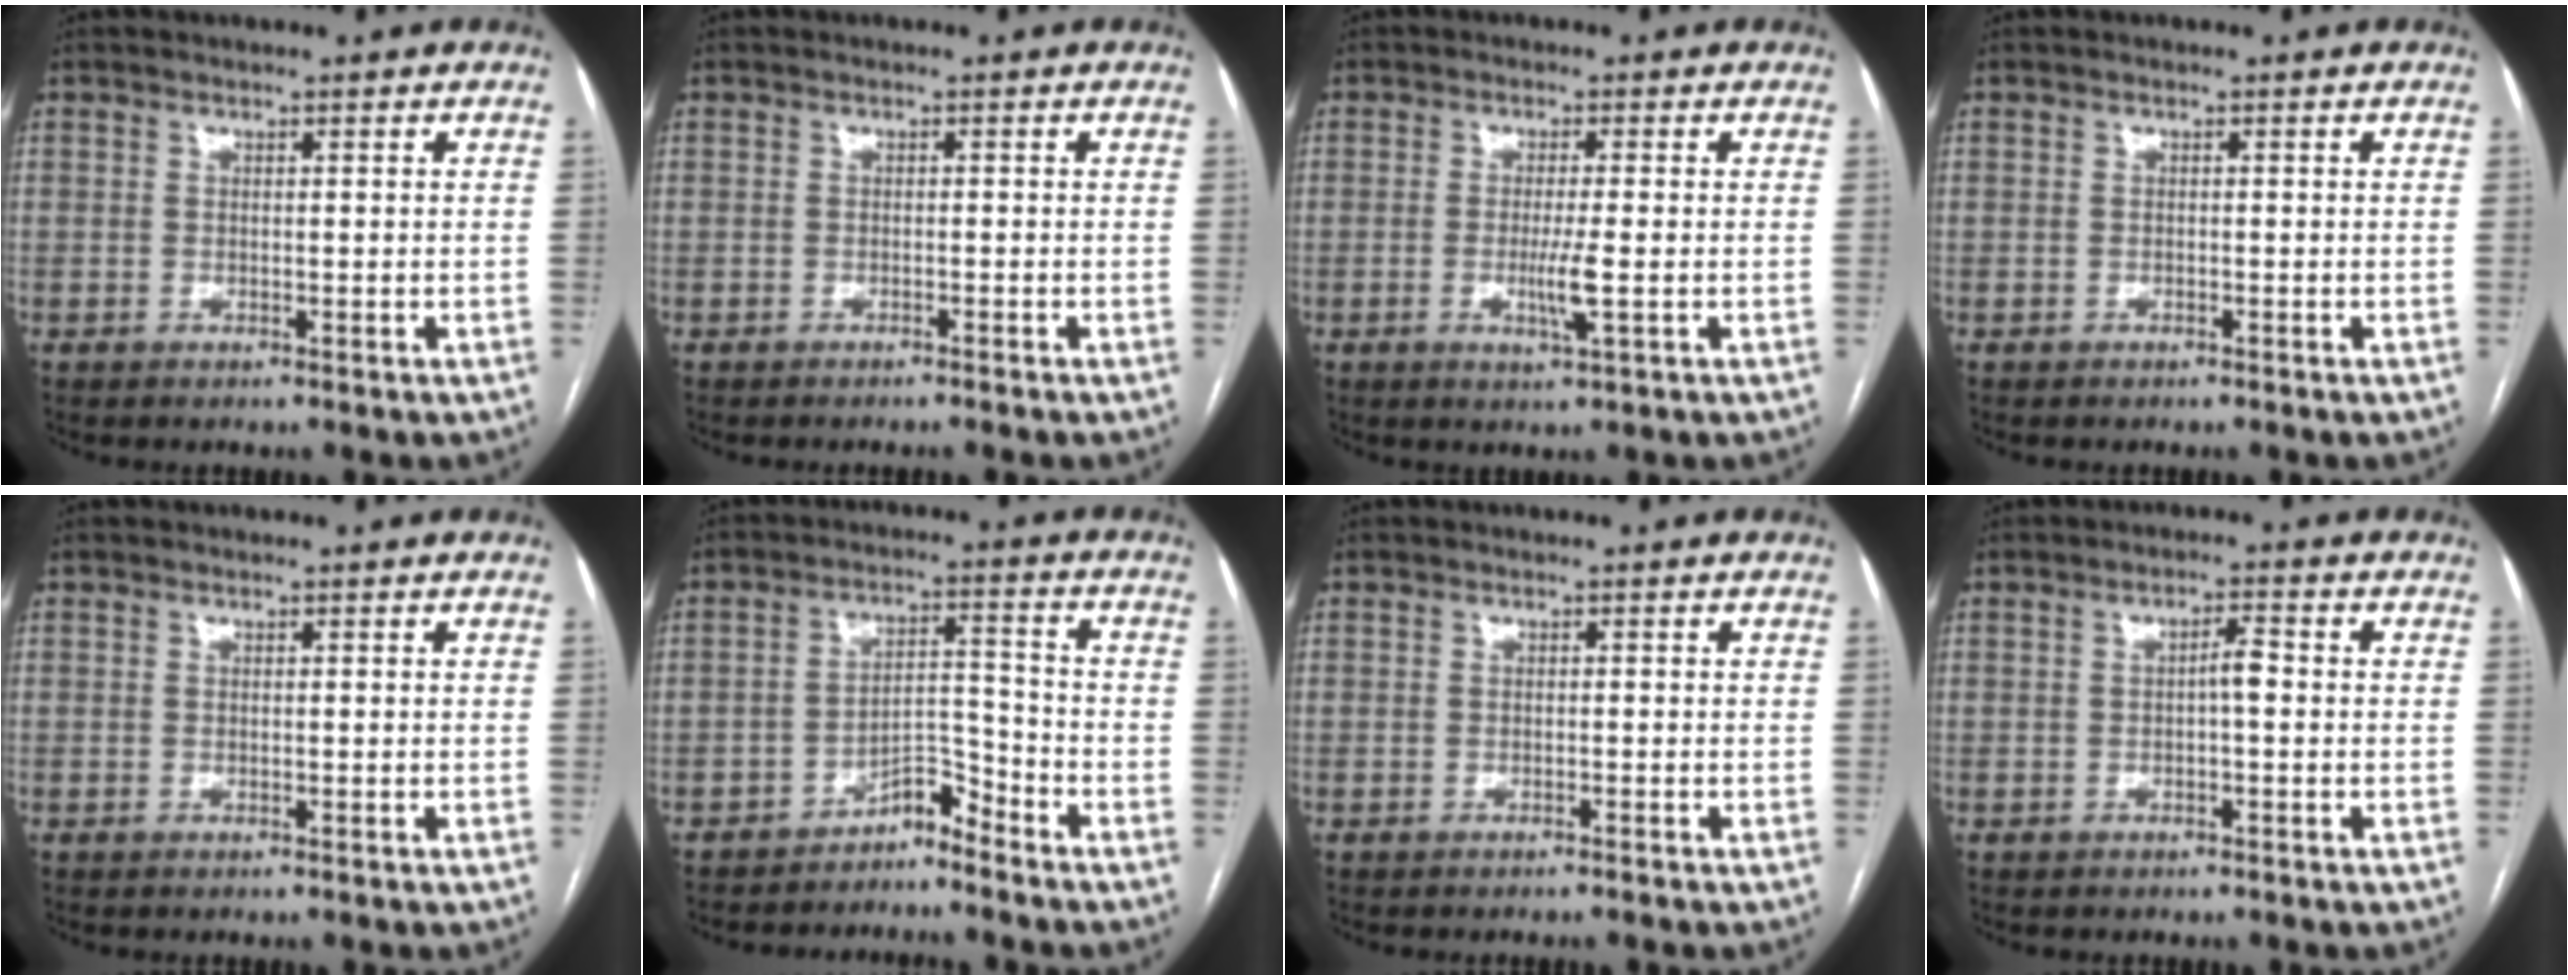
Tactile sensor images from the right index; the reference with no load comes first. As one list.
[{"total": 1.3, "force": [-1.2, -0.4, 0.5], "torque": [-0.009, 0.003, -0.017]}, {"total": 3.9, "force": [-0.8, -0.2, 3.8], "torque": [-0.074, -0.010, -0.015]}, {"total": 0.0}, {"total": 0.0}, {"total": 4.3, "force": [-4.0, 0.9, 1.3], "torque": [-0.010, 0.011, -0.072]}, {"total": 0.8, "force": [-0.7, -0.2, 0.3], "torque": [-0.007, 0.001, -0.012]}, {"total": 2.4, "force": [-0.2, 0.4, 2.3], "torque": [-0.037, 0.005, -0.005]}]